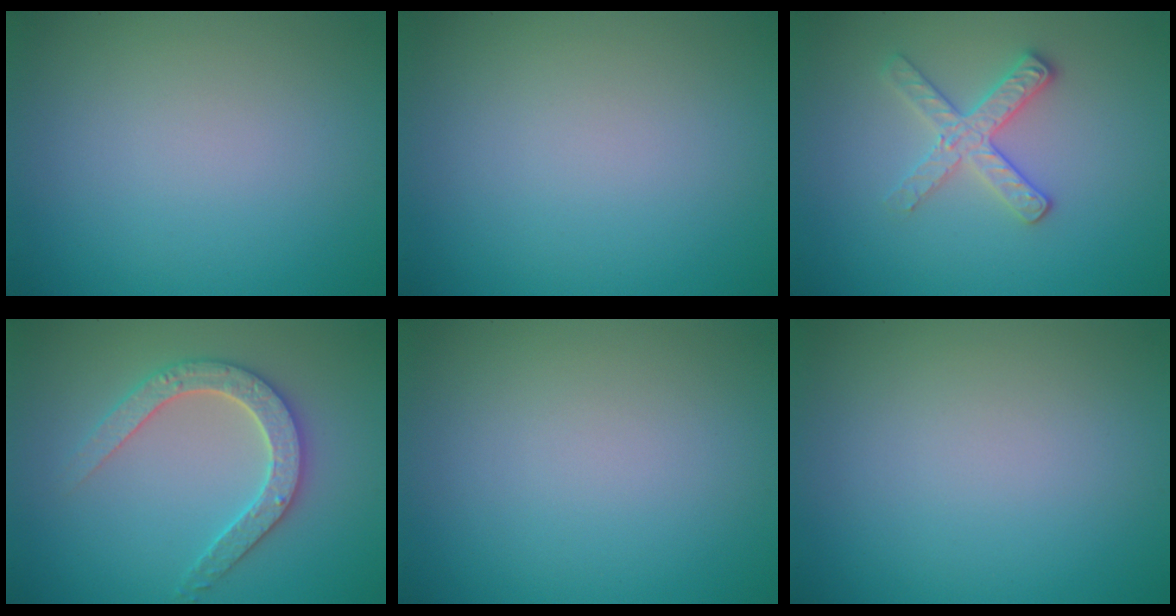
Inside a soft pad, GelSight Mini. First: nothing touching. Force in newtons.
{"total": 0.0}
{"total": 2.7, "press": 2.6, "slide": 0.9}
{"total": 3.3, "press": 3.3, "slide": 0.6}
{"total": 0.0}
{"total": 0.0}